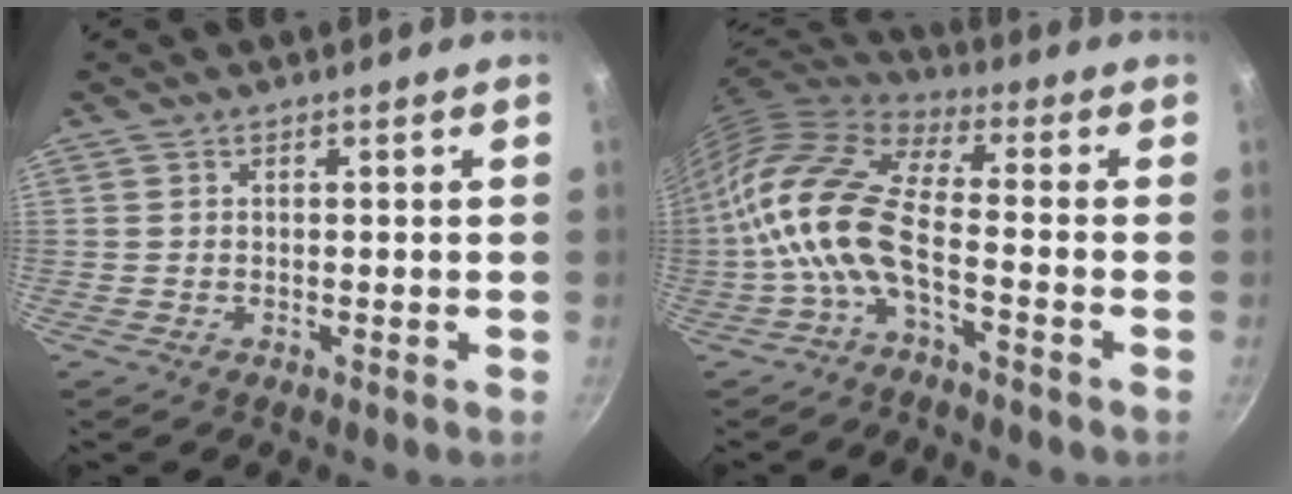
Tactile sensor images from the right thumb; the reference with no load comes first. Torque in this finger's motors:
{"motor_torque": [-0.36, 1.48, 1.97, -0.72, 0.61]}